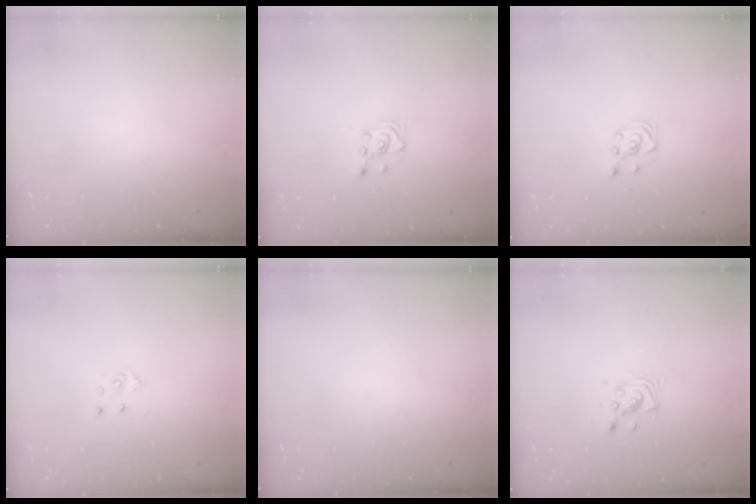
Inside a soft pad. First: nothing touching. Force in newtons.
{"total": 3.0, "press": 2.8, "slide": 1.0}
{"total": 3.0, "press": 2.8, "slide": 1.0}
{"total": 4.2, "press": 4.2, "slide": 0.4}
{"total": 0.0}
{"total": 5.2, "press": 5.2, "slide": 0.1}